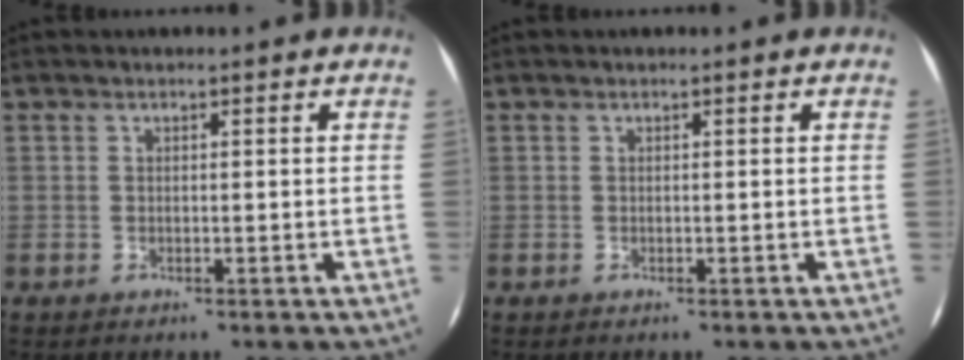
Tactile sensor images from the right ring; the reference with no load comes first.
{"total": 0.0}